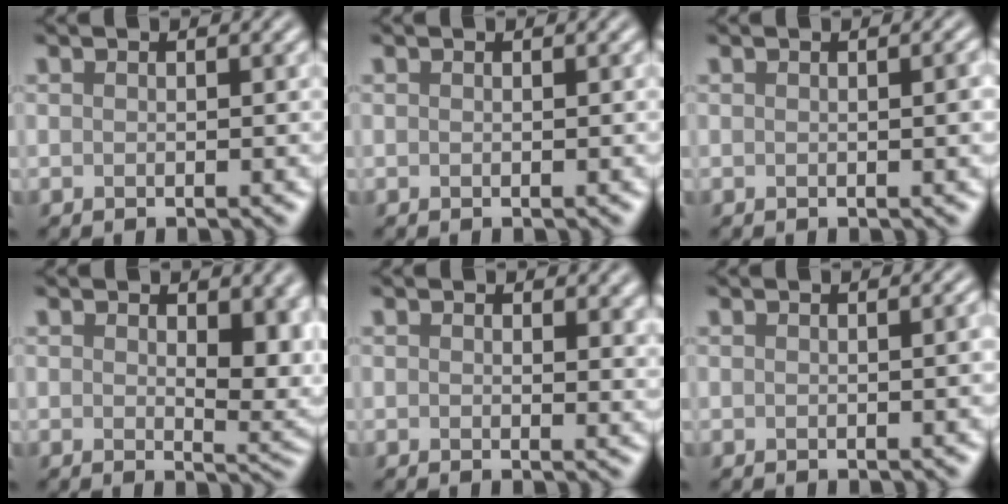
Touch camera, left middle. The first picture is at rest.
{"total": 0.0}
{"total": 1.4, "force": [0.1, 0.3, 1.4], "torque": [-0.016, 0.002, 0.001]}
{"total": 5.4, "force": [1.3, 2.9, 4.4], "torque": [-0.054, -0.013, 0.026]}
{"total": 1.8, "force": [0.8, 0.9, 1.3], "torque": [-0.009, -0.005, 0.010]}
{"total": 1.4, "force": [0.0, 0.4, 1.3], "torque": [-0.012, 0.005, -0.001]}